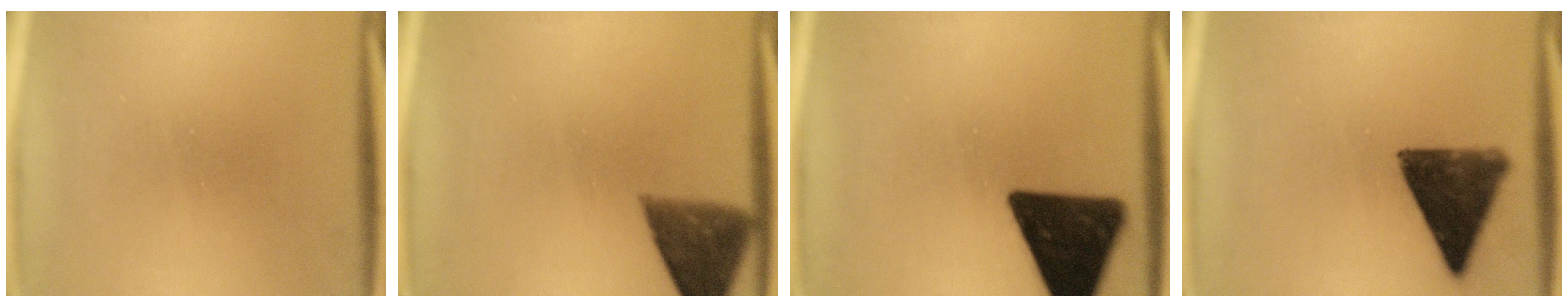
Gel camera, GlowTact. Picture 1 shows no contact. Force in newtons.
{"total": 5.4}
{"total": 15.5}
{"total": 11.1}